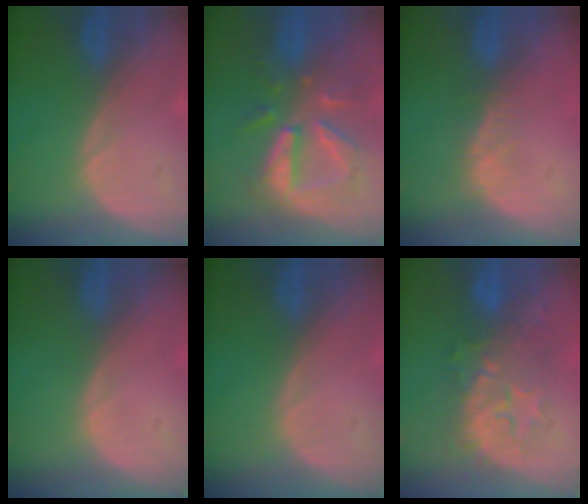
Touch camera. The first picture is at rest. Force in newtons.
{"total": 9.5, "press": 8.8, "slide": 3.6}
{"total": 2.8, "press": 2.3, "slide": 1.7}
{"total": 0.0}
{"total": 0.0}
{"total": 8.7, "press": 8.7, "slide": 0.4}